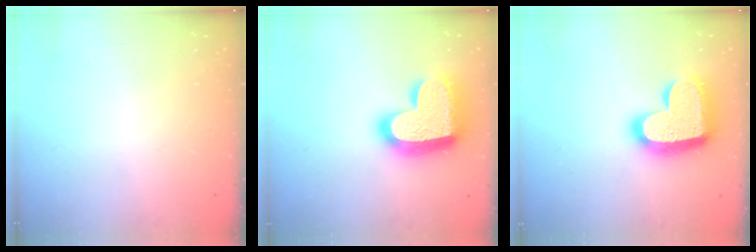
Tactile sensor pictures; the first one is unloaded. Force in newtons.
{"total": 21.5, "press": 21.5, "slide": 1.6}
{"total": 20.5, "press": 20.4, "slide": 1.5}